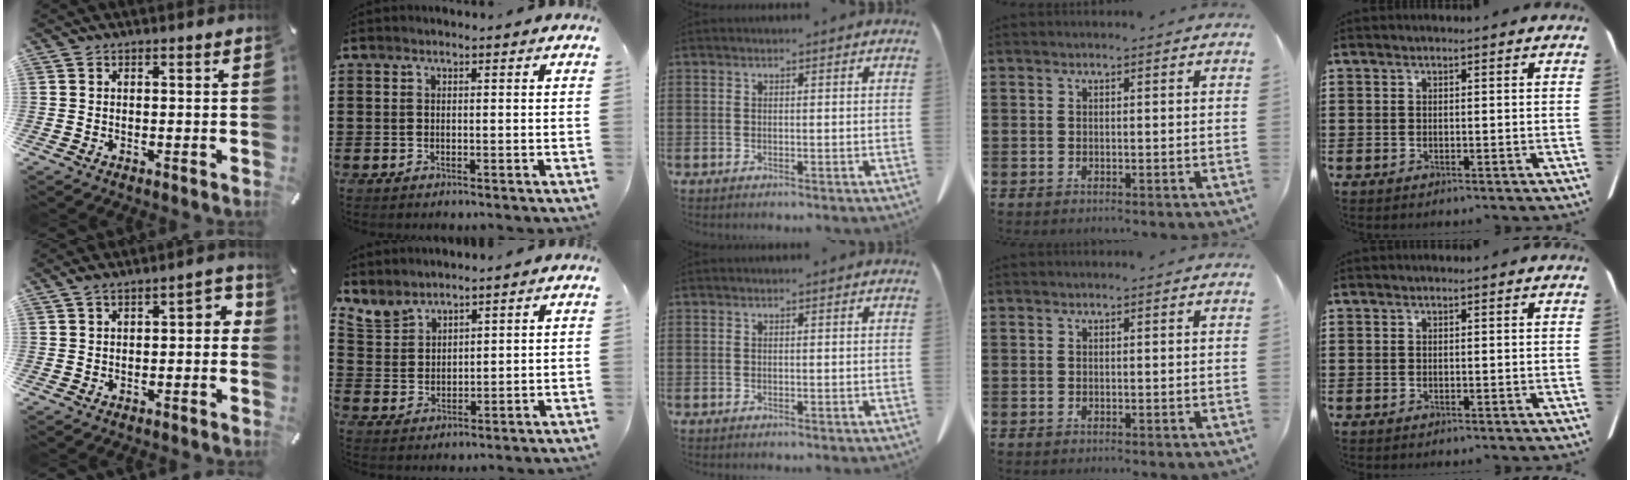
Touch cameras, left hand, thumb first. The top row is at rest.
{"thumb": {"total": 4.6, "force": [-1.0, 2.5, 3.7], "torque": [-0.059, 0.018, -0.024]}, "index": {"total": 4.2, "force": [3.9, 1.4, 0.5], "torque": [-0.027, -0.011, 0.076]}}